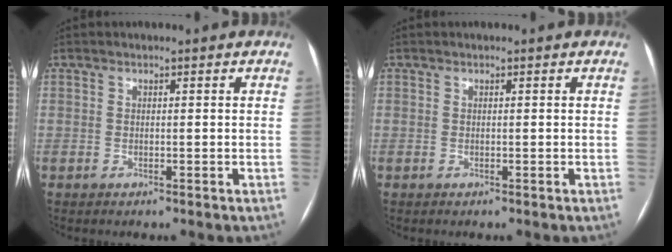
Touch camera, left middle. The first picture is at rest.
{"total": 0.0}